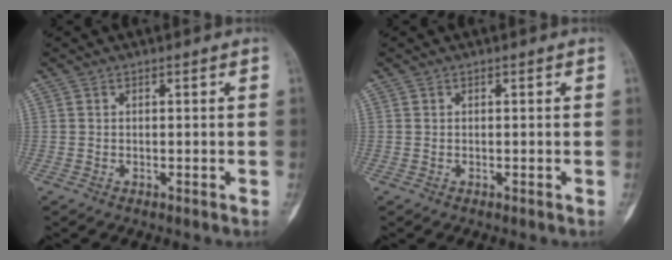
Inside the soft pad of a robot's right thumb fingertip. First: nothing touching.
{"total": 0.0}